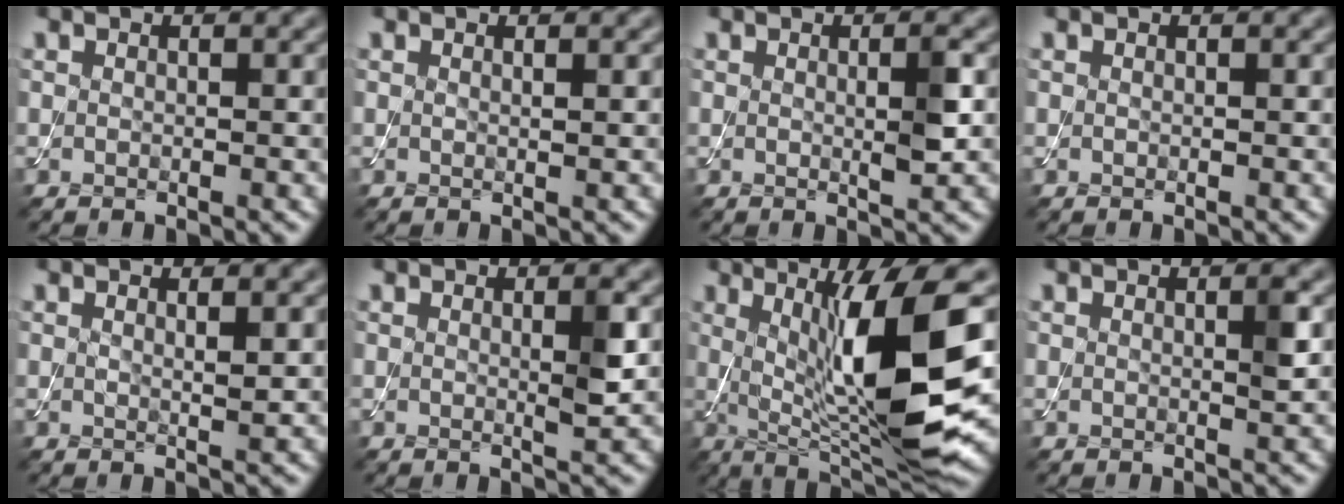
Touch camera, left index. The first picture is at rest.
{"total": 0.7, "force": [0.2, 0.2, 0.6], "torque": [-0.006, 0.001, 0.002]}
{"total": 2.1, "force": [0.2, 0.2, 2.1], "torque": [-0.034, -0.003, 0.000]}
{"total": 0.0}
{"total": 1.3, "force": [0.5, 0.3, 1.2], "torque": [-0.013, -0.002, 0.005]}
{"total": 1.9, "force": [0.3, 0.2, 1.9], "torque": [-0.029, -0.003, 0.000]}
{"total": 11.4, "force": [1.2, 2.4, 11.1], "torque": [-0.174, -0.011, 0.029]}
{"total": 1.1, "force": [0.2, 0.0, 1.1], "torque": [-0.015, 0.000, 0.000]}